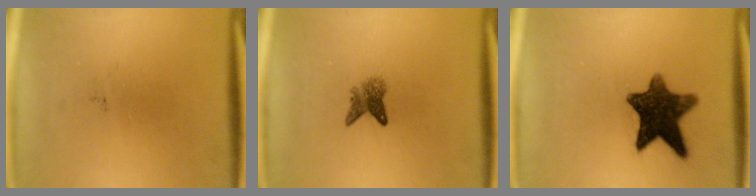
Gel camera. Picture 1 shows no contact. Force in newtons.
{"total": 2.6}
{"total": 11.2}